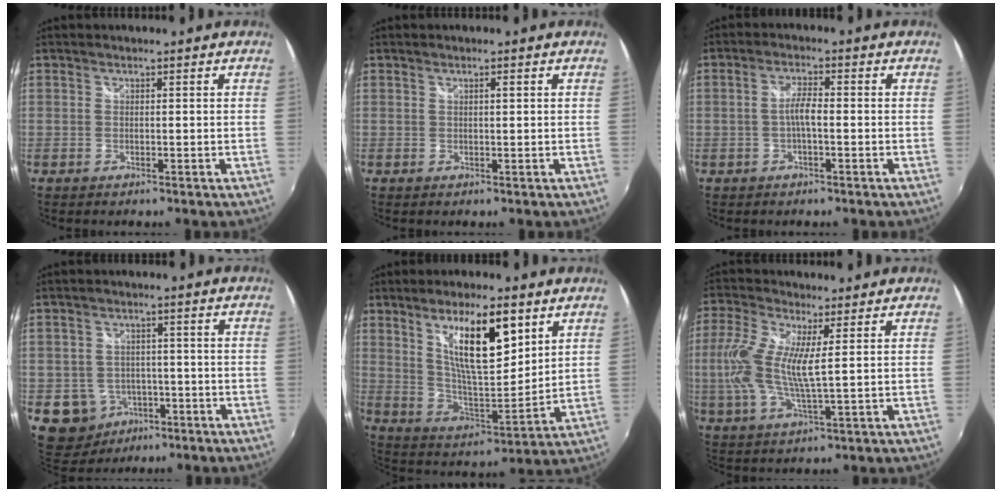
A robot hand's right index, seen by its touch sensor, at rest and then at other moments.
{"total": 0.8, "force": [0.4, 0.0, 0.7], "torque": [-0.010, 0.005, 0.009]}
{"total": 3.1, "force": [-0.7, 0.6, 3.0], "torque": [-0.059, 0.007, -0.014]}
{"total": 8.6, "force": [-3.2, 7.7, 2.1], "torque": [-0.074, 0.018, -0.032]}
{"total": 15.7, "force": [7.6, 4.7, 12.9], "torque": [-0.214, 0.001, 0.146]}
{"total": 10.2, "force": [1.5, 2.0, 9.9], "torque": [-0.215, 0.001, 0.029]}